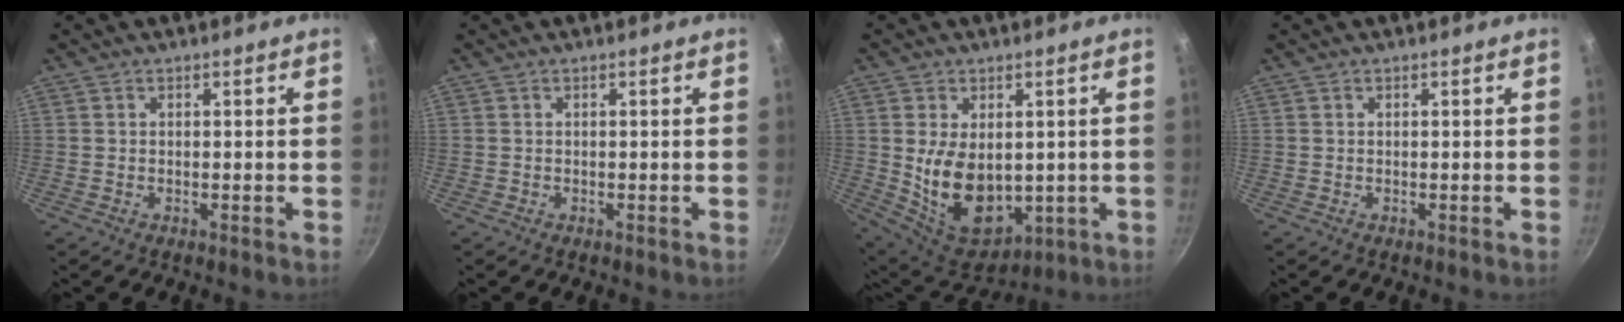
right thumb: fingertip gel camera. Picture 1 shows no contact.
{"total": 0.0}
{"total": 14.4, "force": [0.3, 9.5, 10.8], "torque": [-0.156, -0.027, 0.034]}
{"total": 0.0}